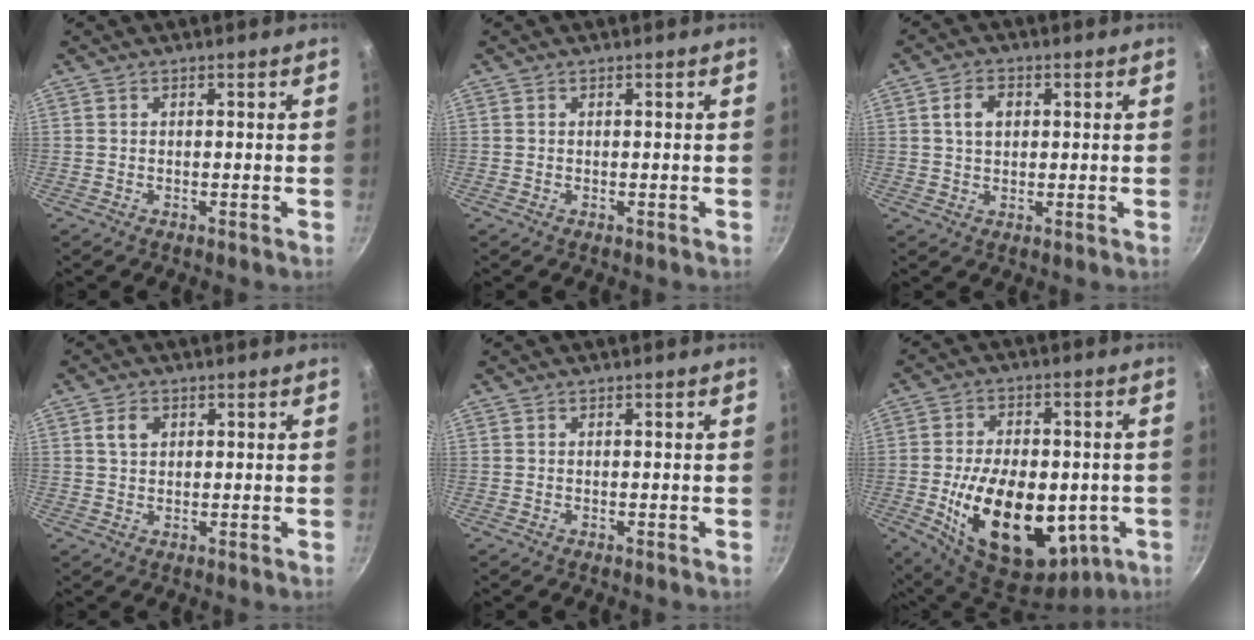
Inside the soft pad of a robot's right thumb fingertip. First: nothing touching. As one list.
[{"total": 0.0}, {"total": 4.6, "force": [1.1, 3.2, 3.1], "torque": [-0.039, 0.004, 0.017]}, {"total": 3.2, "force": [1.2, 2.3, 1.9], "torque": [-0.024, 0.001, 0.021]}, {"total": 0.0}, {"total": 24.1, "force": [-4.6, 14.5, 18.6], "torque": [-0.292, 0.002, -0.052]}]